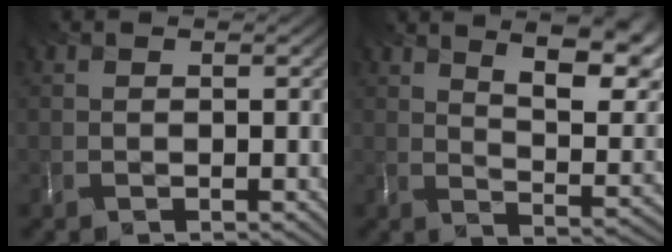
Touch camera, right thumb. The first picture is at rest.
{"total": 13.7, "force": [8.2, 4.4, 10.1], "torque": [-0.160, 0.006, 0.128]}